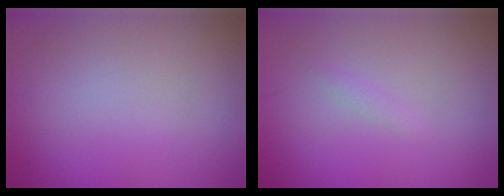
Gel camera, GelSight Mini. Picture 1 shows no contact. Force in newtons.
{"total": 0.6, "press": 0.6, "slide": 0.1}